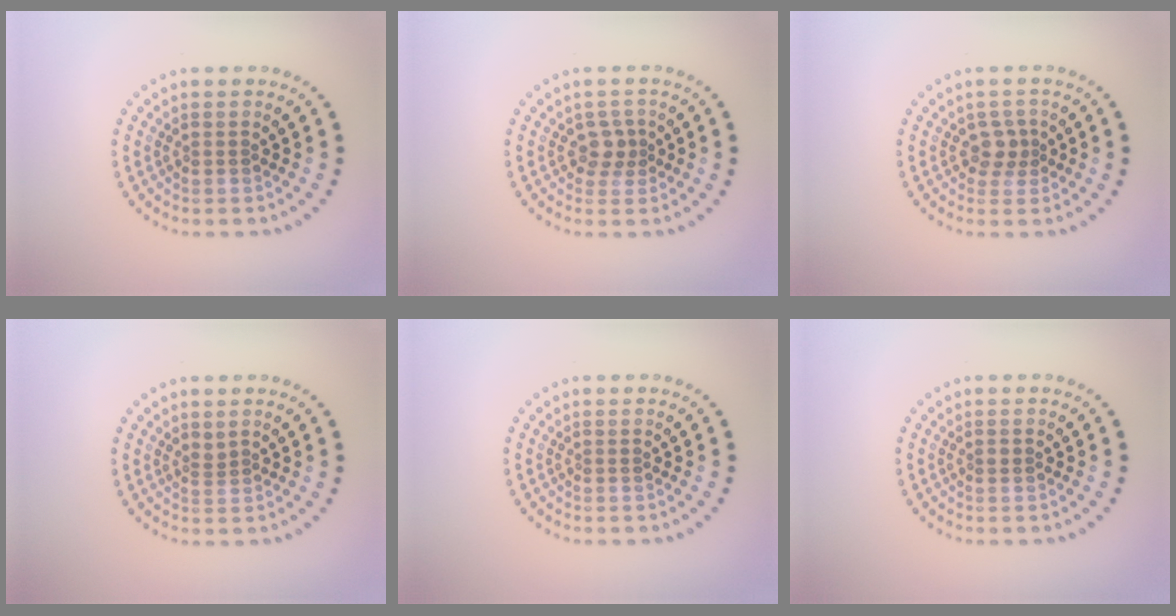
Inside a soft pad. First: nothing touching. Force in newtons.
{"total": 1.8, "press": 1.5, "slide": 1.0}
{"total": 1.8, "press": 1.5, "slide": 1.0}
{"total": 0.6, "press": 0.3, "slide": 0.5}
{"total": 0.0}
{"total": 0.6, "press": 0.6, "slide": 0.1}